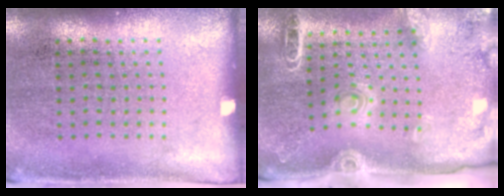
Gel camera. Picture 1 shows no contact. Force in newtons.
{"total": 2.0, "press": 1.8, "slide": 0.7}